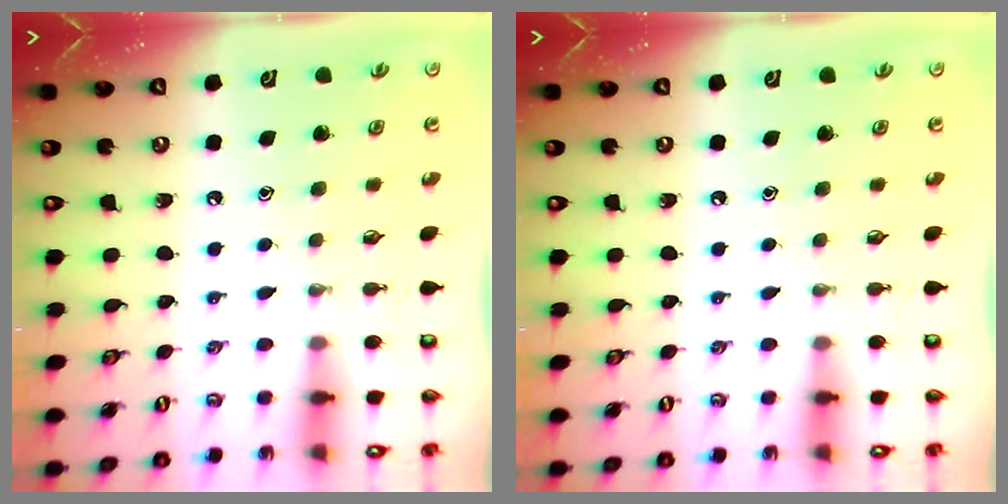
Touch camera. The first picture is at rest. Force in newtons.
{"total": 0.0}